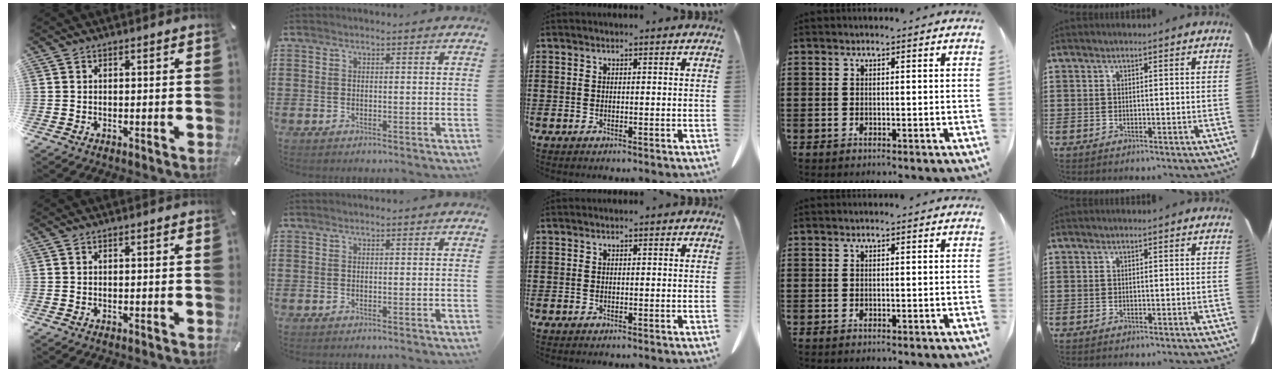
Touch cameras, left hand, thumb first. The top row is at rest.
{}